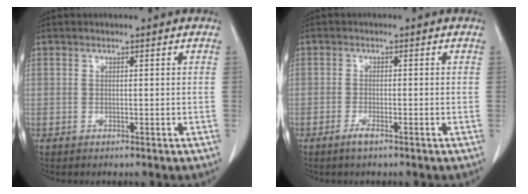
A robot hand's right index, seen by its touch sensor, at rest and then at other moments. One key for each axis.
{"total": 1.7, "fx": -1.2, "fy": 0.3, "fz": 1.1, "tx": -0.028, "ty": -0.002, "tz": -0.024}